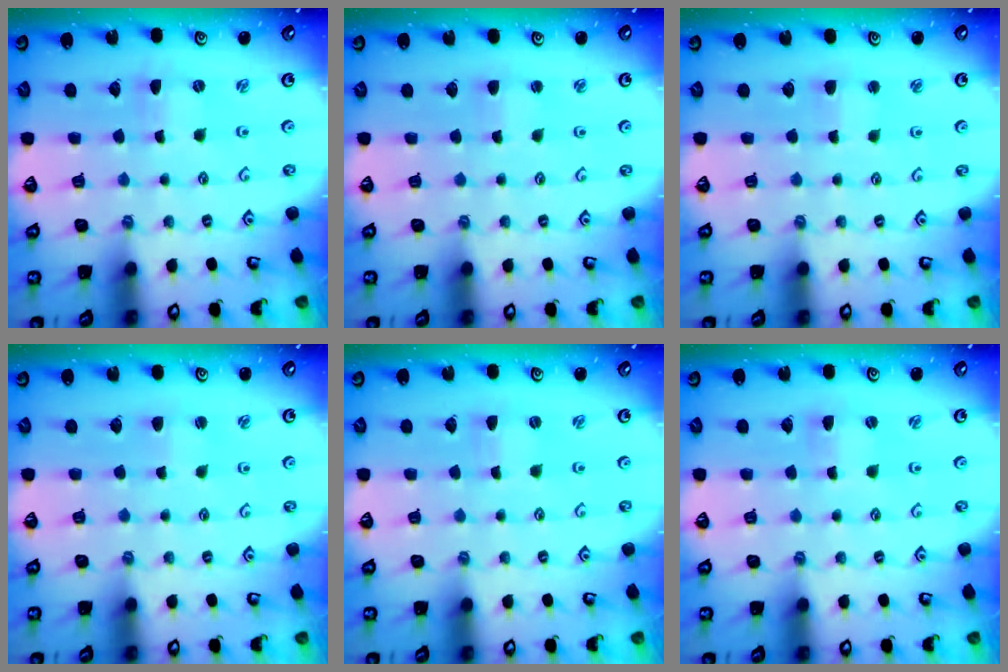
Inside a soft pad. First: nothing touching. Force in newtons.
{"total": 2.5, "press": 2.4, "slide": 0.4}
{"total": 2.2, "press": 2.2, "slide": 0.3}
{"total": 1.3, "press": 1.2, "slide": 0.2}
{"total": 0.0}
{"total": 0.0}